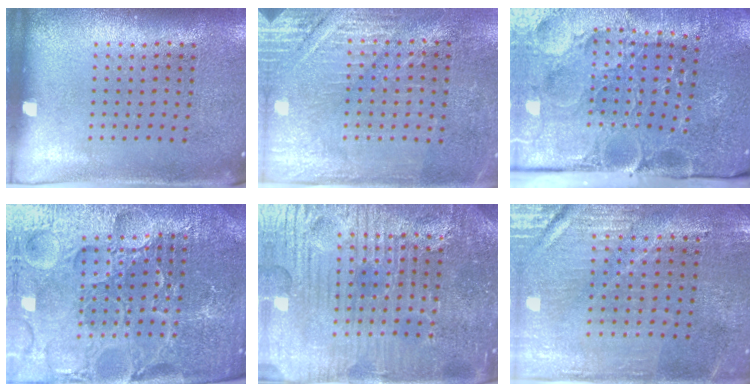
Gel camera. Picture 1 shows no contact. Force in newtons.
{"total": 2.9, "press": 2.9, "slide": 0.3}
{"total": 3.9, "press": 3.8, "slide": 1.1}
{"total": 6.1, "press": 5.5, "slide": 2.6}
{"total": 5.6, "press": 5.3, "slide": 1.9}
{"total": 1.1, "press": 1.1, "slide": 0.2}